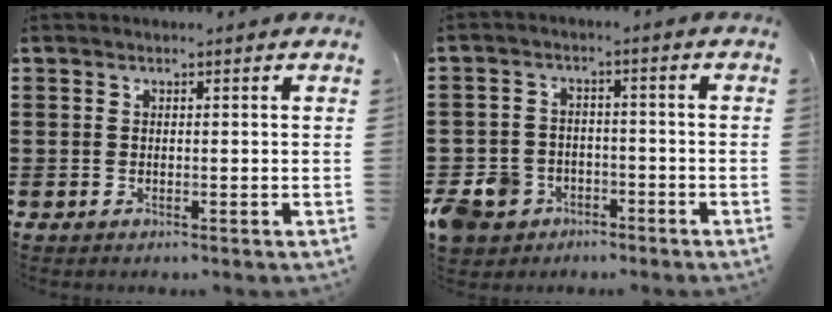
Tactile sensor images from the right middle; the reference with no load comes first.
{"total": 5.5, "force": [-3.9, 3.7, 1.3], "torque": [-0.055, 0.008, -0.083]}